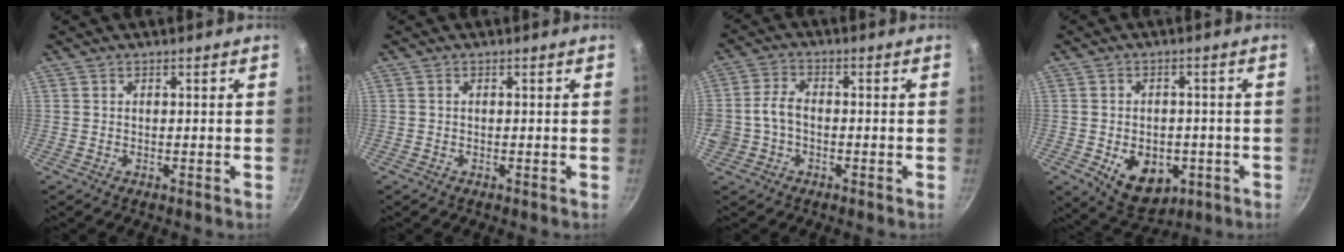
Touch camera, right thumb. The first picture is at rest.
{"total": 0.0}
{"total": 6.3, "force": [-1.2, 4.7, 4.0], "torque": [-0.078, 0.025, -0.029]}
{"total": 10.6, "force": [-3.1, 7.5, 6.9], "torque": [-0.072, 0.000, -0.030]}